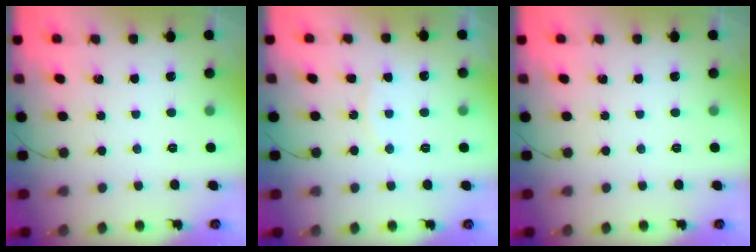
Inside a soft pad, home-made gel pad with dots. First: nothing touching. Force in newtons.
{"total": 8.4, "press": 8.3, "slide": 0.8}
{"total": 0.0}